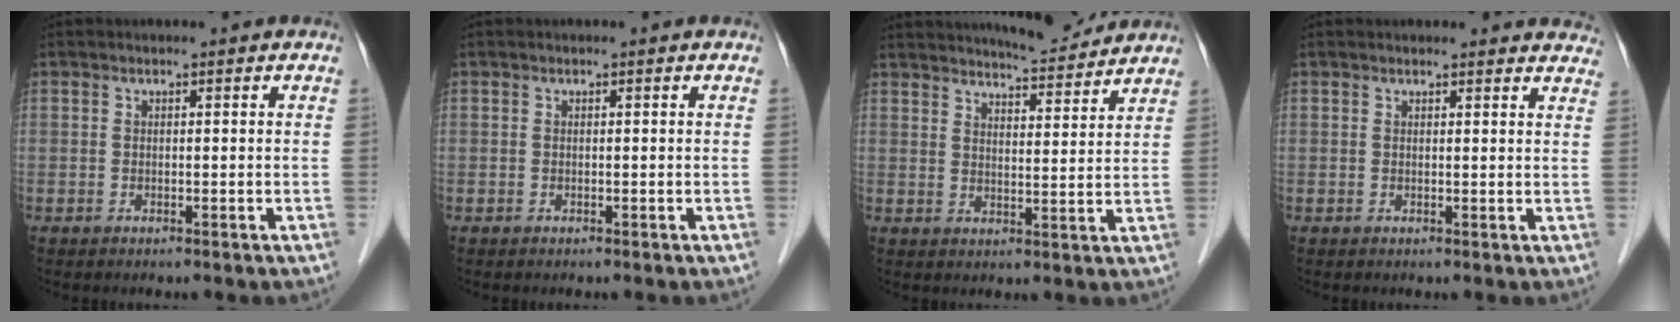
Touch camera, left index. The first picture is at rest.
{"total": 0.0}
{"total": 9.6, "force": [9.1, 0.7, 2.7], "torque": [-0.046, 0.002, 0.126]}
{"total": 9.0, "force": [8.6, 2.2, 1.3], "torque": [0.018, 0.001, 0.067]}